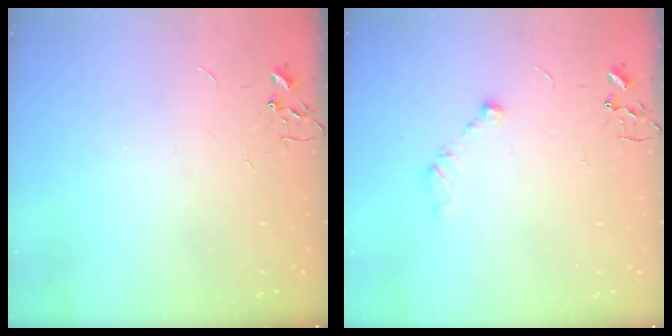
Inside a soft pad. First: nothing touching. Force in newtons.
{"total": 7.5, "press": 7.4, "slide": 0.8}